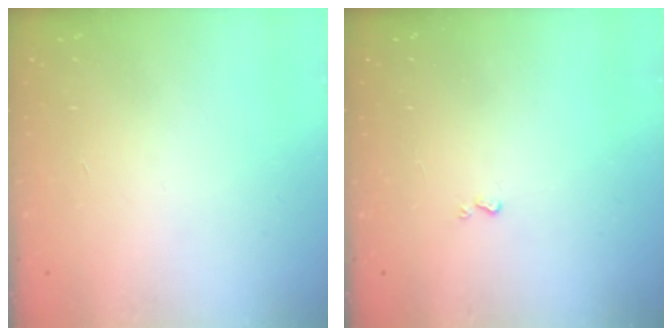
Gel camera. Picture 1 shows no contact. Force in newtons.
{"total": 0.7, "press": 0.7, "slide": 0.2}